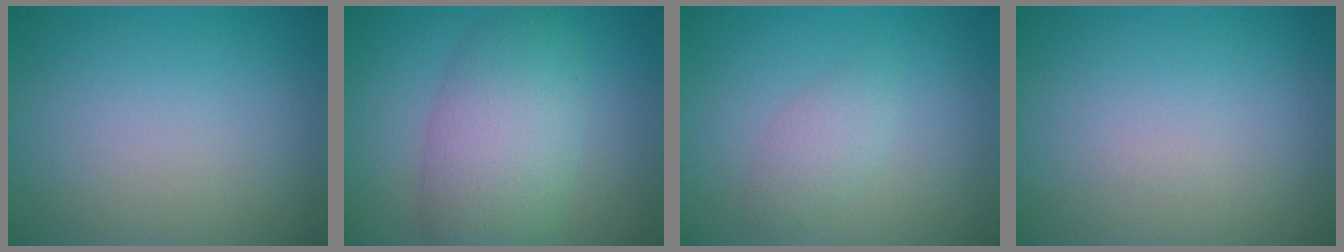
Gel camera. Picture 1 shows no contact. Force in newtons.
{"total": 6.9, "press": 6.9, "slide": 0.0}
{"total": 1.8, "press": 1.8, "slide": 0.1}
{"total": 0.0}